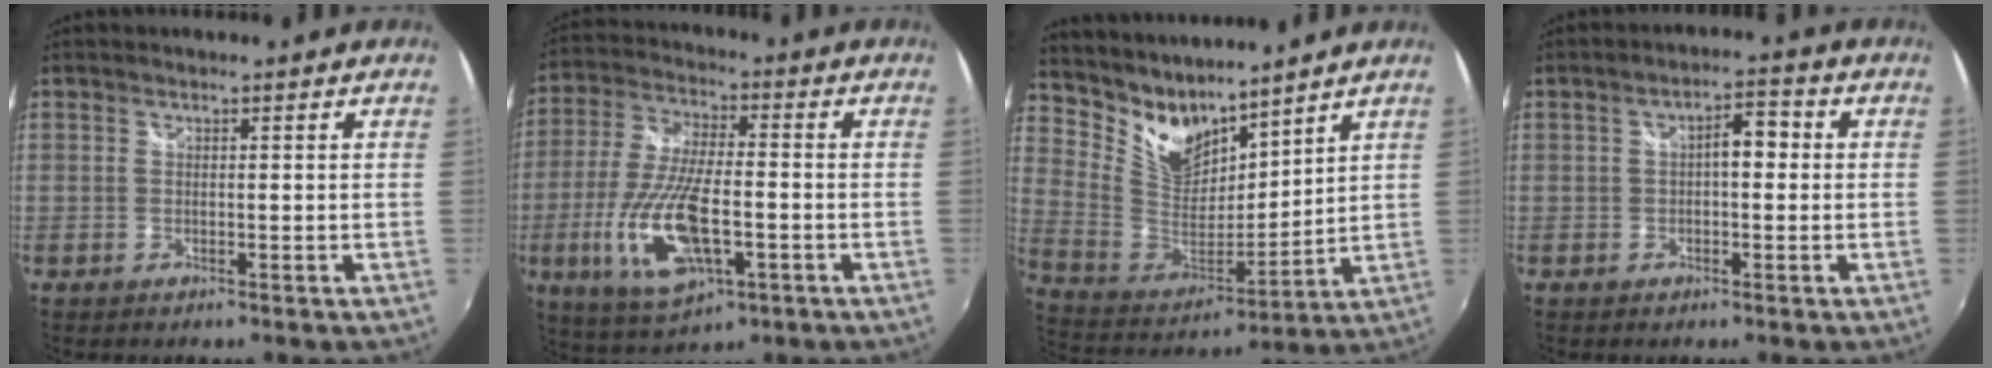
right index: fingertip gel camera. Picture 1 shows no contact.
{"total": 16.2, "force": [-4.7, 6.1, 14.3], "torque": [-0.302, -0.014, -0.081]}
{"total": 12.9, "force": [10.5, 5.9, 4.7], "torque": [-0.107, -0.007, 0.215]}
{"total": 4.5, "force": [0.3, 1.9, 4.1], "torque": [-0.064, 0.015, 0.005]}